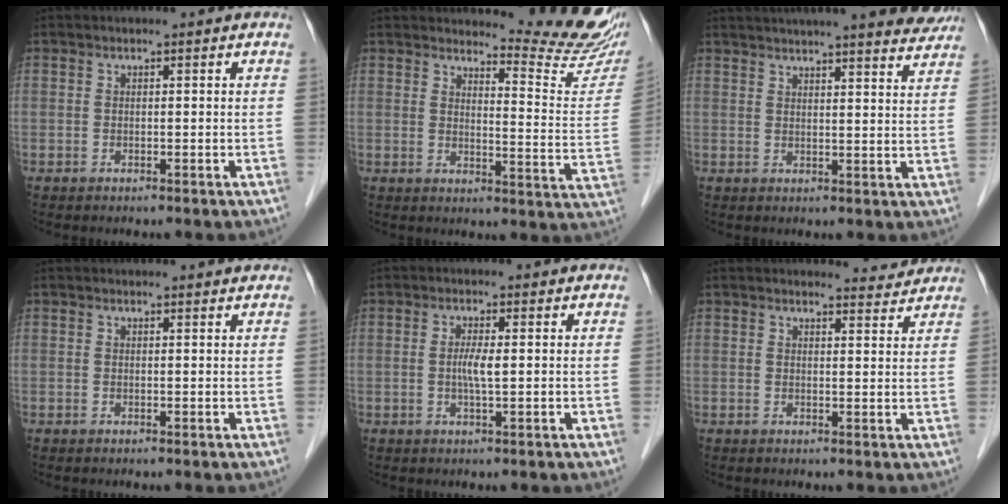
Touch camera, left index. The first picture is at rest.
{"total": 12.9, "force": [12.6, -0.4, 2.4], "torque": [-0.025, -0.103, 0.139]}
{"total": 20.5, "force": [18.5, 2.3, 8.4], "torque": [-0.123, 0.000, 0.227]}
{"total": 1.8, "force": [1.8, 0.2, 0.2], "torque": [-0.009, 0.003, 0.018]}
{"total": 2.6, "force": [0.1, 0.1, 2.6], "torque": [-0.053, -0.002, 0.001]}
{"total": 3.1, "force": [3.1, 0.3, -0.5], "torque": [-0.003, -0.010, 0.033]}